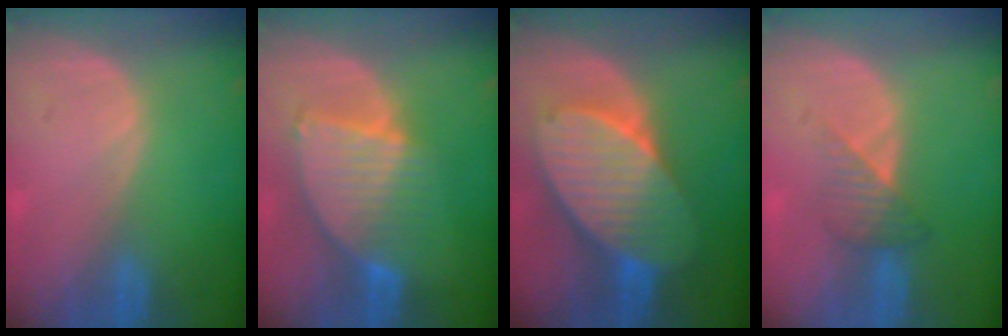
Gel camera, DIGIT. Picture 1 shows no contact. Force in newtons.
{"total": 8.0, "press": 7.1, "slide": 3.6}
{"total": 10.9, "press": 10.9, "slide": 0.6}
{"total": 3.4, "press": 3.2, "slide": 1.1}